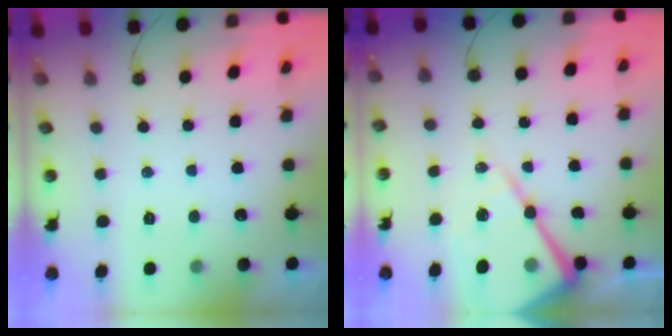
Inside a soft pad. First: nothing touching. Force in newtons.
{"total": 17.8, "press": 17.8, "slide": 1.6}